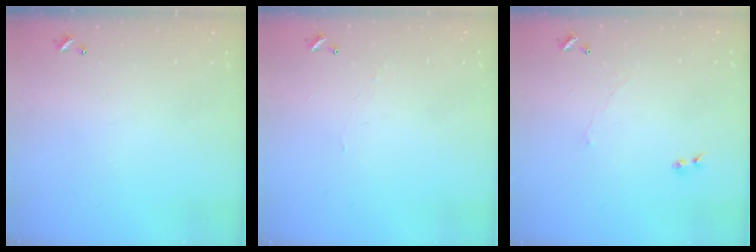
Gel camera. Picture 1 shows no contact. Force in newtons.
{"total": 1.2, "press": 1.1, "slide": 0.3}
{"total": 1.5, "press": 1.4, "slide": 0.6}